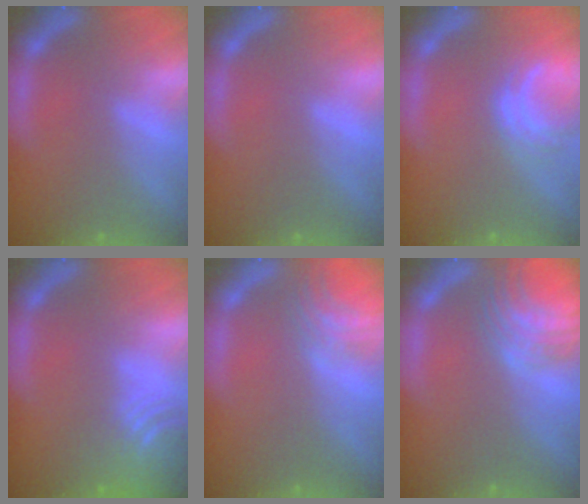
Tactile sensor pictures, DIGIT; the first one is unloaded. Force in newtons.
{"total": 0.0}
{"total": 3.0}
{"total": 7.5}
{"total": 3.4}
{"total": 6.6}